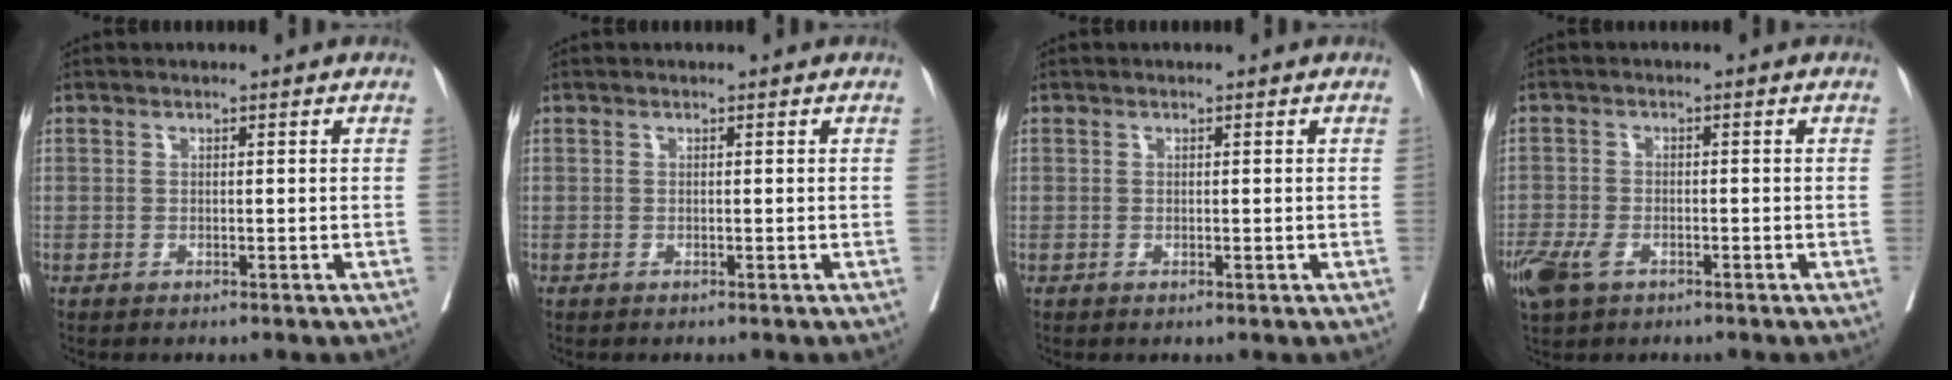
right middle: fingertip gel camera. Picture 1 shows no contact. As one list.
[{"total": 0.0}, {"total": 0.0}, {"total": 5.5, "force": [-3.4, 2.8, 3.3], "torque": [-0.068, -0.006, -0.063]}]